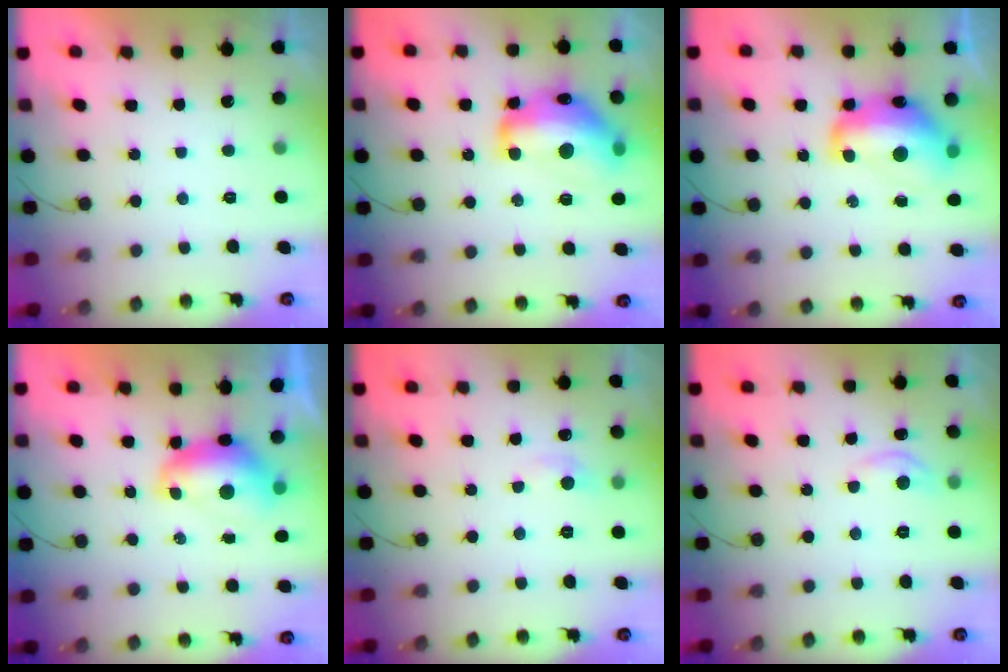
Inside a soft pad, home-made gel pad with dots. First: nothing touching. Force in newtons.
{"total": 19.0, "press": 18.9, "slide": 1.1}
{"total": 15.3, "press": 15.3, "slide": 1.0}
{"total": 8.0, "press": 7.9, "slide": 0.9}
{"total": 4.3, "press": 4.3, "slide": 0.5}
{"total": 5.6, "press": 5.5, "slide": 0.6}